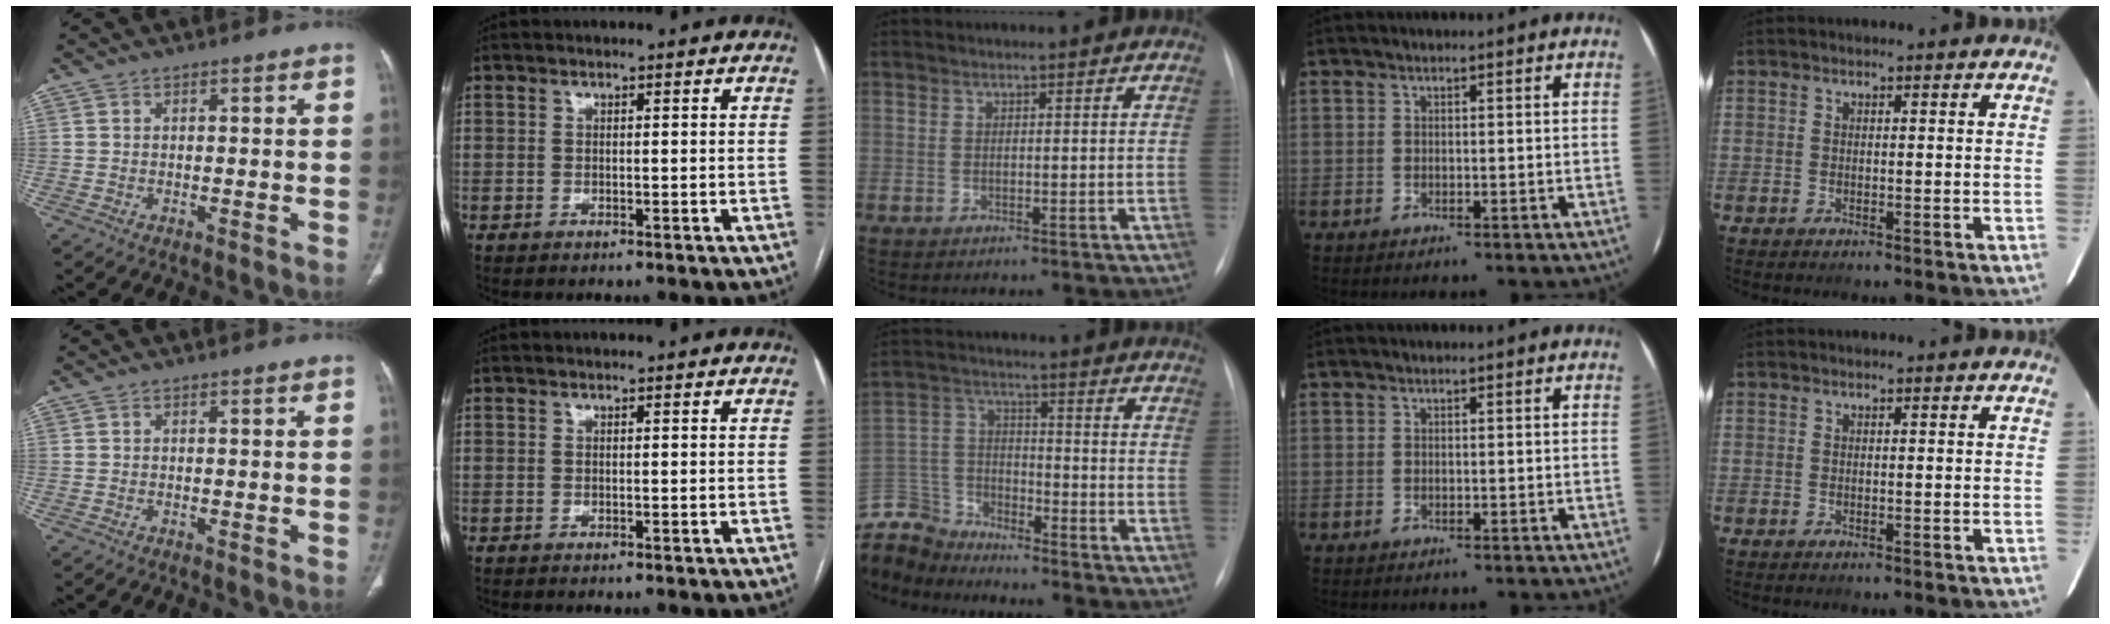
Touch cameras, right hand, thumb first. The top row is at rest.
{"middle": {"total": 12.4, "force": [-12.1, 2.1, 1.6], "torque": [-0.039, 0.019, -0.232]}}